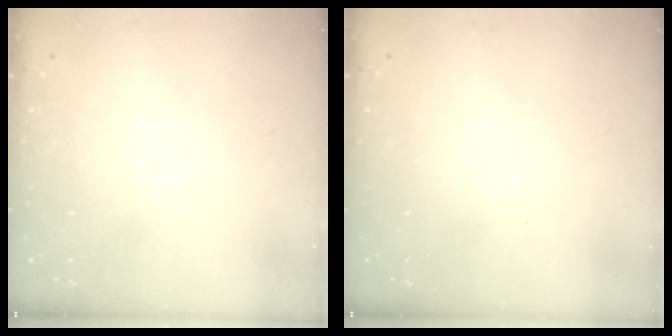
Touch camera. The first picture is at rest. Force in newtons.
{"total": 0.0}